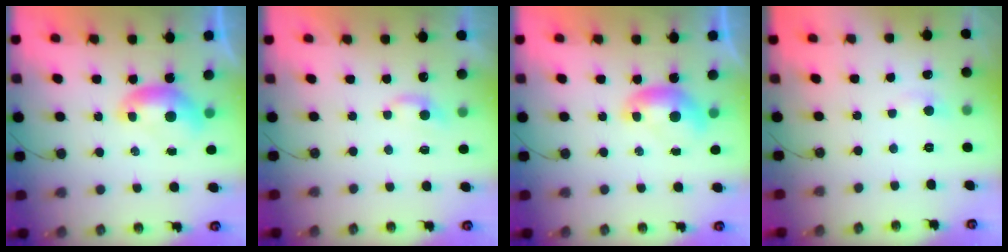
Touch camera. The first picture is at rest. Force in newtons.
{"total": 2.0, "press": 2.0, "slide": 0.5}
{"total": 0.0}
{"total": 0.6, "press": 0.1, "slide": 0.6}